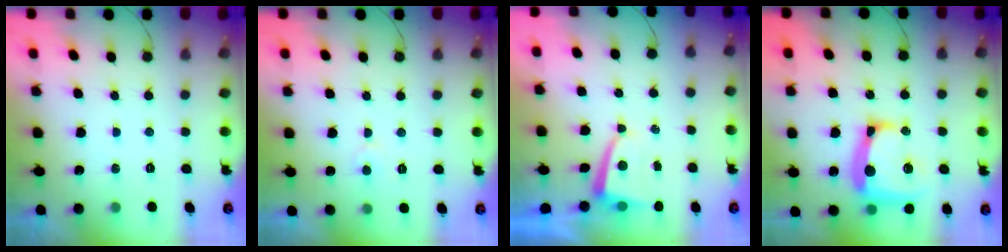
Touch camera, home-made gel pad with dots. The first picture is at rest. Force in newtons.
{"total": 3.7, "press": 3.7, "slide": 0.4}
{"total": 2.6, "press": 2.6, "slide": 0.4}
{"total": 14.7, "press": 14.5, "slide": 2.8}